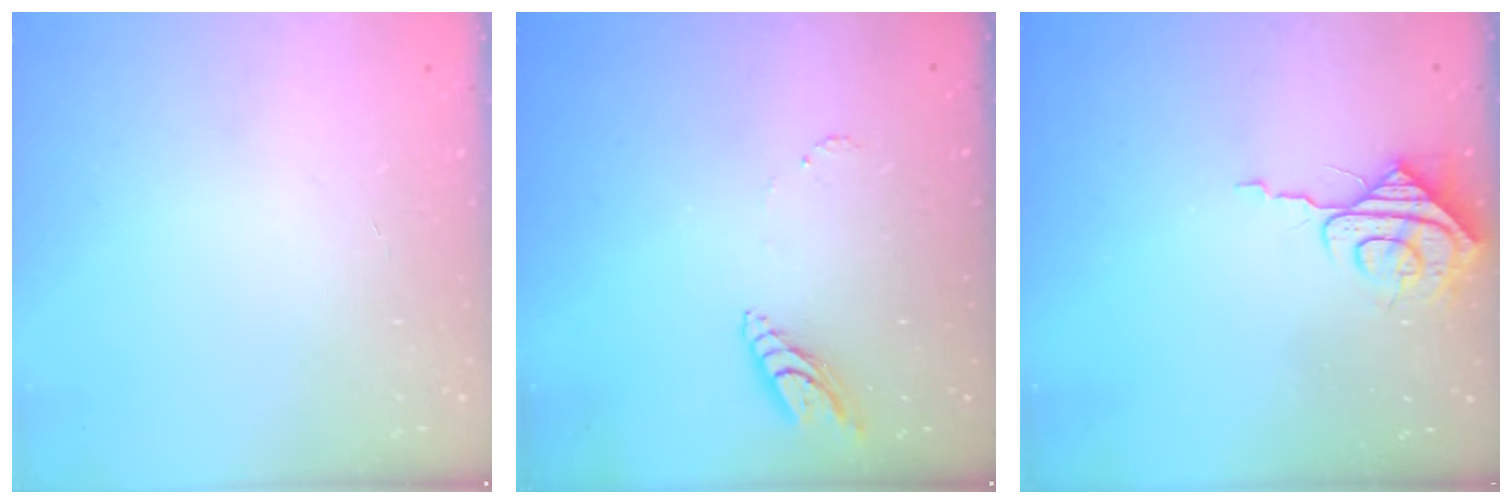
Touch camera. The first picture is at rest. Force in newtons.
{"total": 8.0, "press": 7.9, "slide": 1.0}
{"total": 7.6, "press": 7.6, "slide": 0.8}